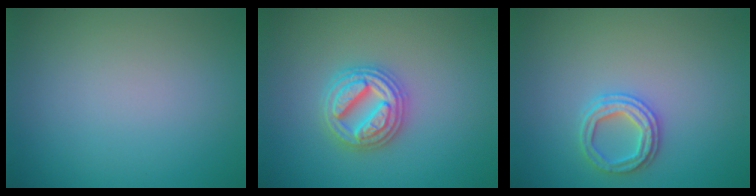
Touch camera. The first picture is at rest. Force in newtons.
{"total": 4.7, "press": 4.6, "slide": 0.8}
{"total": 2.4, "press": 2.4, "slide": 0.2}